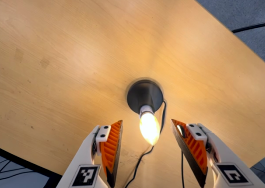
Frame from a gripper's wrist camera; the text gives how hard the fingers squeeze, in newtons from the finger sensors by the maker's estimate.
{"total": 0.0}